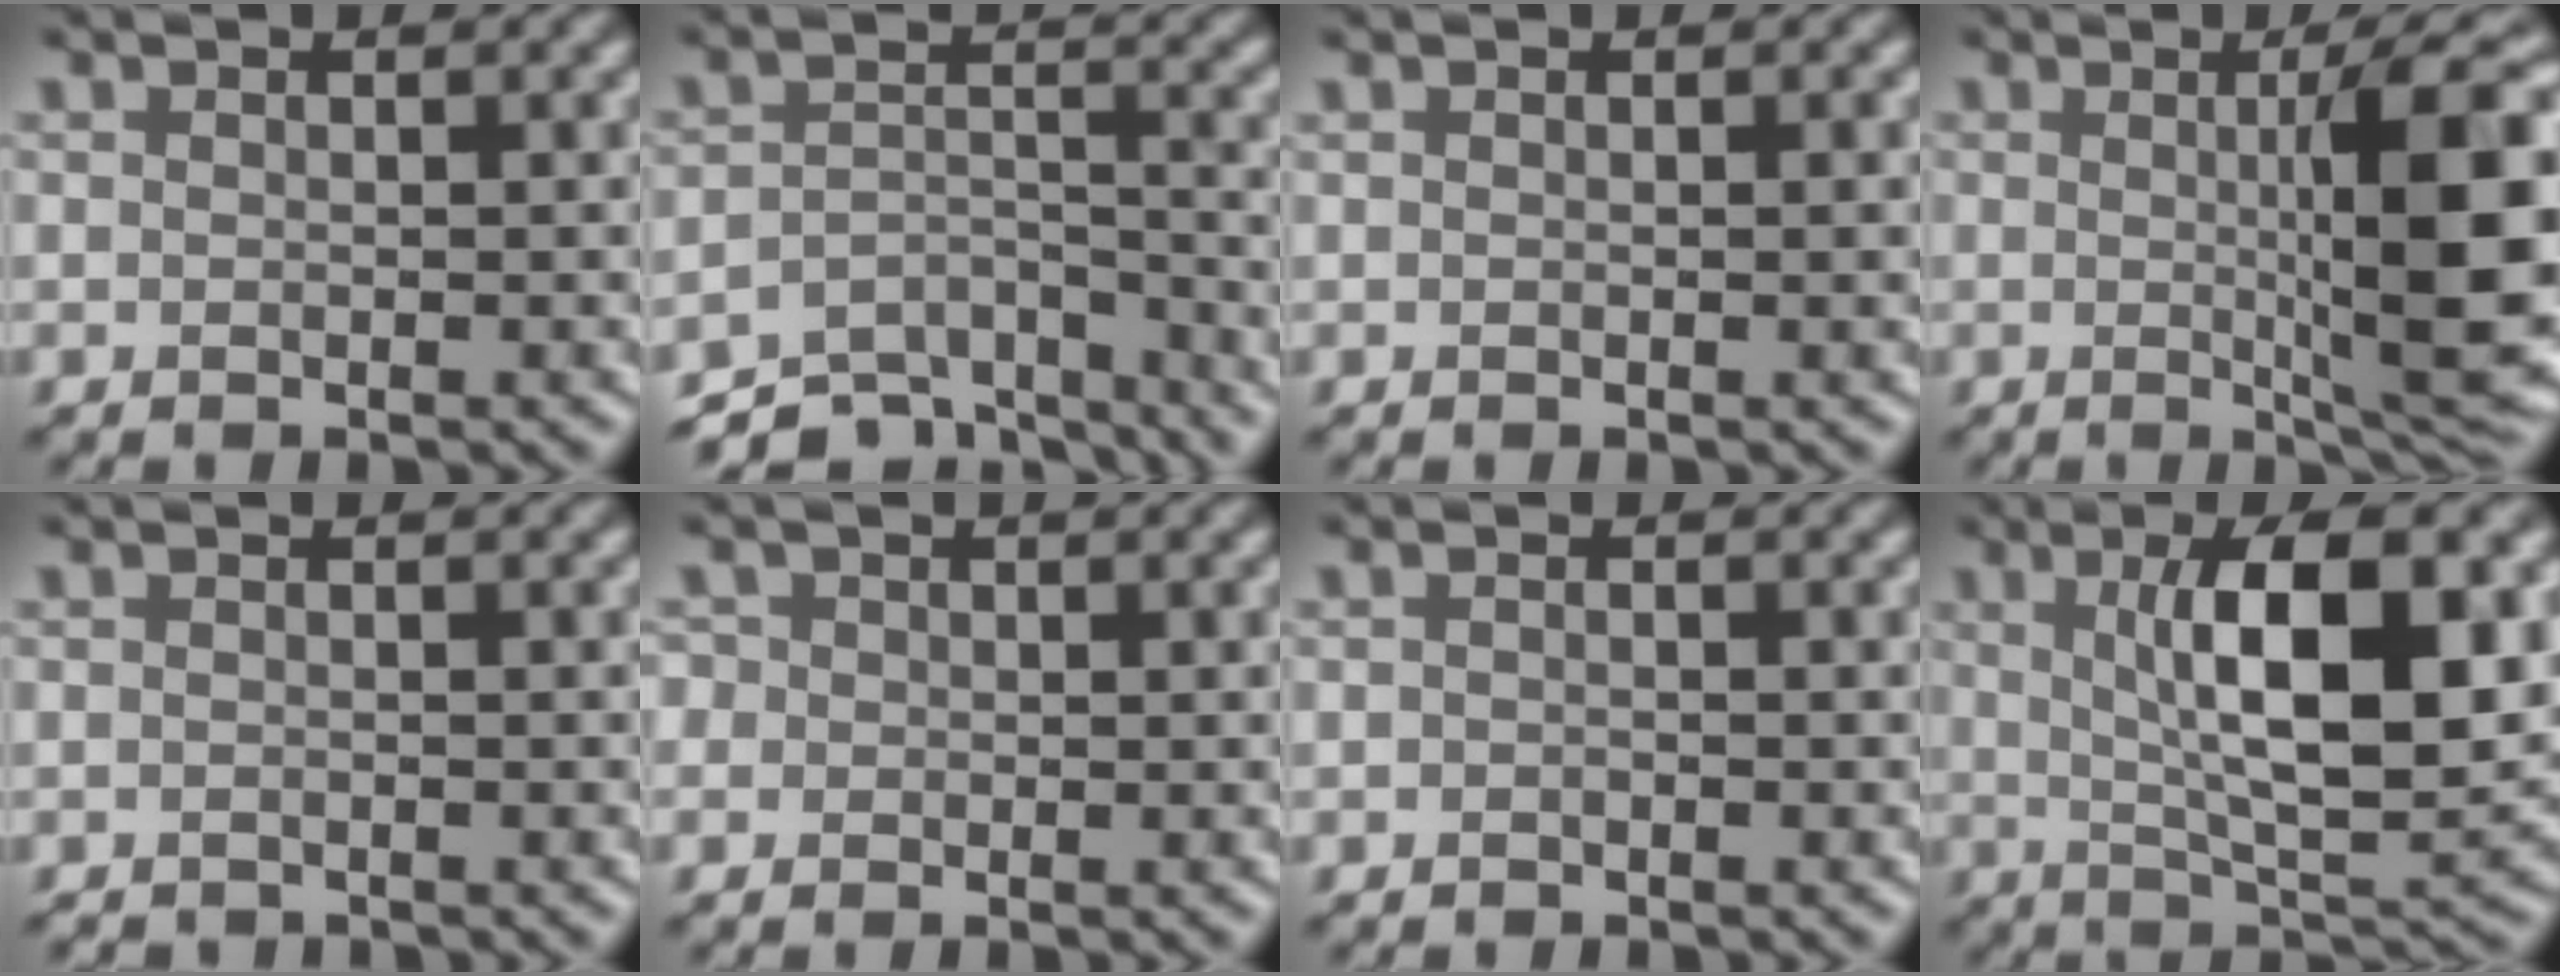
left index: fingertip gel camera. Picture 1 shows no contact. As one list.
[{"total": 8.6, "force": [-7.9, 2.5, 2.1], "torque": [-0.031, -0.003, -0.113]}, {"total": 0.9, "force": [0.3, 0.2, 0.9], "torque": [-0.015, 0.002, 0.003]}, {"total": 11.6, "force": [0.4, 2.3, 11.4], "torque": [-0.146, -0.001, 0.008]}, {"total": 0.7, "force": [-0.7, 0.1, 0.1], "torque": [0.000, -0.006, -0.014]}, {"total": 1.7, "force": [0.4, 1.5, 0.7], "torque": [-0.019, 0.006, 0.004]}, {"total": 0.5, "force": [-0.5, 0.2, 0.2], "torque": [-0.003, -0.002, -0.012]}, {"total": 10.9, "force": [2.1, 3.4, 10.1], "torque": [-0.155, 0.000, 0.034]}]